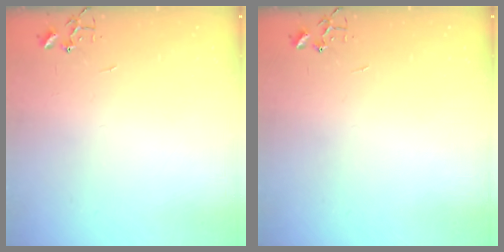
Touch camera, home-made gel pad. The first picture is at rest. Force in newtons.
{"total": 0.0}